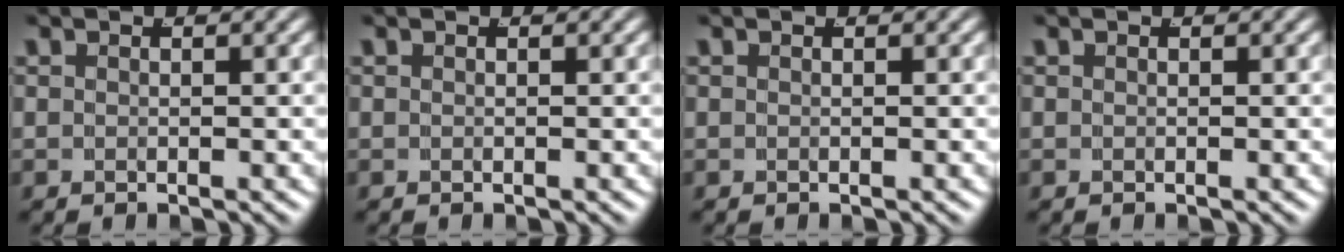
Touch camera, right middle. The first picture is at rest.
{"total": 0.0}
{"total": 0.0}
{"total": 0.0}